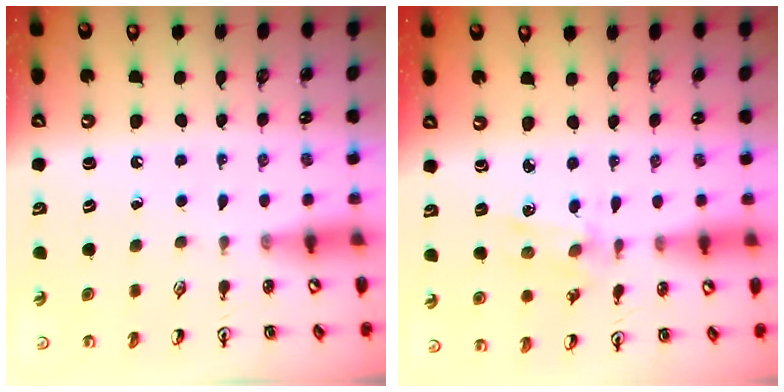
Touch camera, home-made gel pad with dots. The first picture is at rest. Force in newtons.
{"total": 1.6, "press": 1.6, "slide": 0.2}